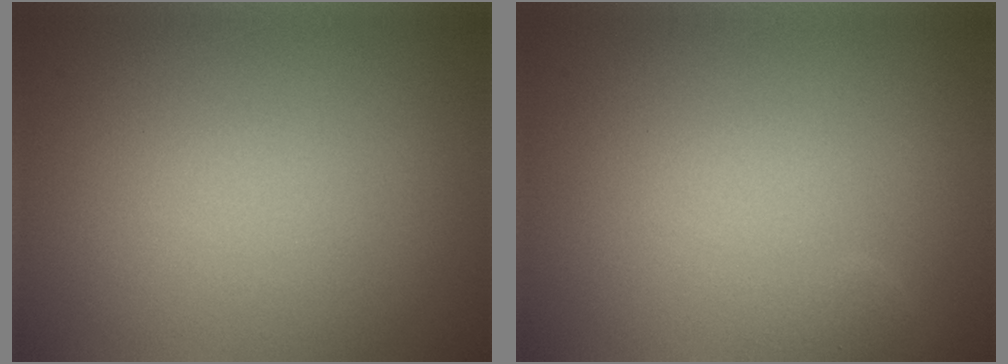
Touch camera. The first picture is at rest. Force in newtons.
{"total": 1.2, "press": 1.2, "slide": 0.0}